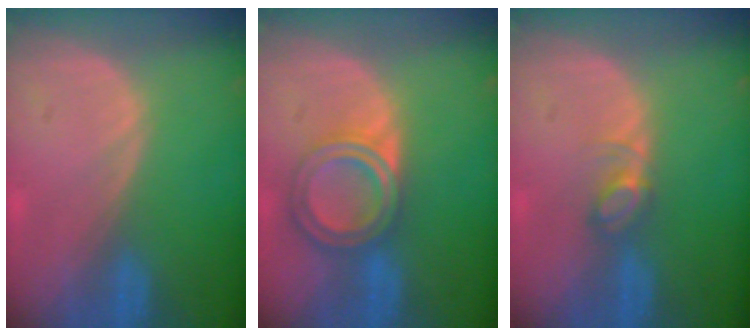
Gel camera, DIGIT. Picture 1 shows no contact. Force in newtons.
{"total": 6.8, "press": 6.1, "slide": 3.1}
{"total": 2.8, "press": 2.8, "slide": 0.4}